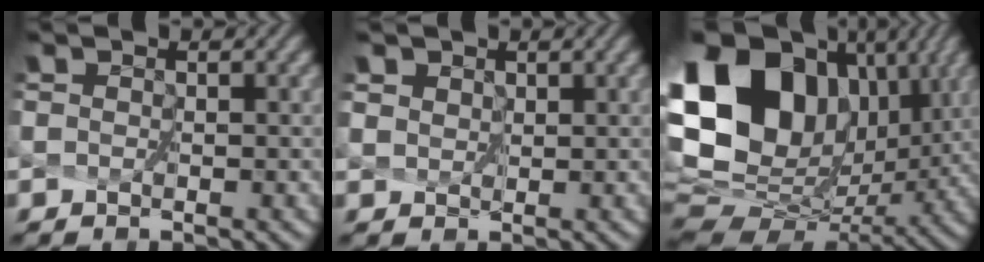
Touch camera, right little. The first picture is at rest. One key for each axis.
{"total": 4.3, "fx": 2.1, "fy": 3.1, "fz": 2.1, "tx": -0.047, "ty": 0.022, "tz": 0.016}
{"total": 17.9, "fx": 5.6, "fy": 12.8, "fz": 11.2, "tx": -0.245, "ty": 0.021, "tz": 0.119}